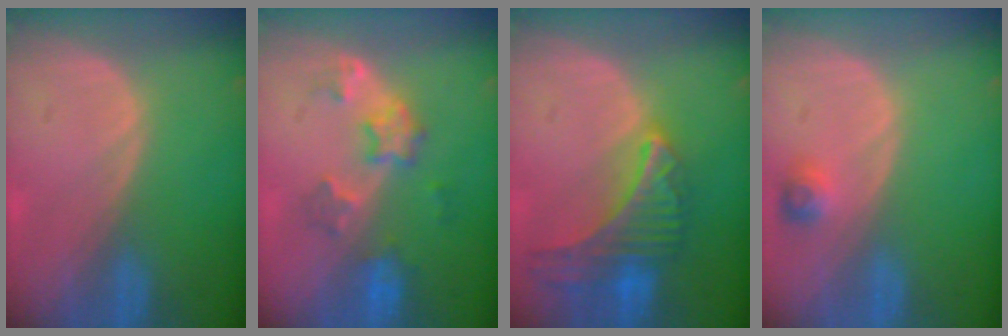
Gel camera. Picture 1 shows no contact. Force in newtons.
{"total": 6.0, "press": 5.5, "slide": 2.4}
{"total": 9.2, "press": 8.1, "slide": 4.4}
{"total": 2.4, "press": 2.2, "slide": 0.9}